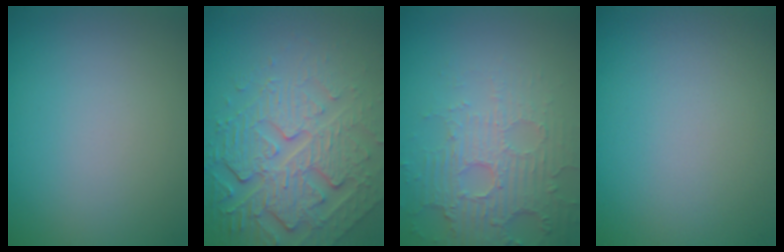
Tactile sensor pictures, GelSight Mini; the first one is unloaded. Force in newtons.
{"total": 7.1, "press": 5.2, "slide": 4.8}
{"total": 5.5, "press": 3.7, "slide": 4.0}
{"total": 0.0}